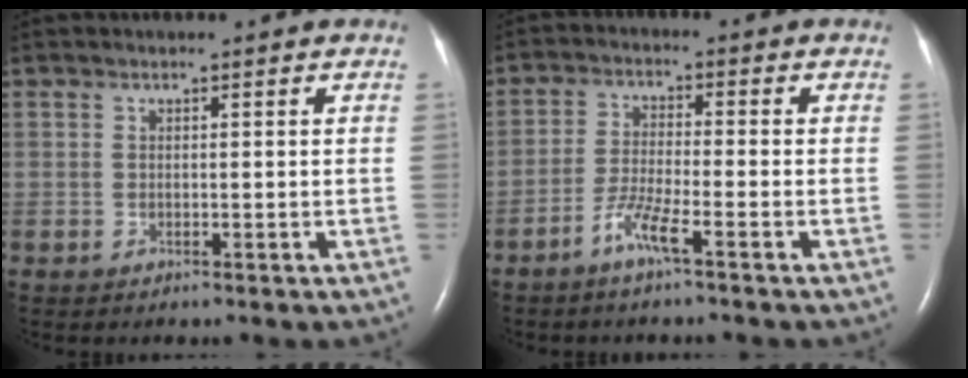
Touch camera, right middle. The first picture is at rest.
{"total": 4.6, "force": [-3.0, -0.2, 3.5], "torque": [-0.076, -0.007, -0.064]}